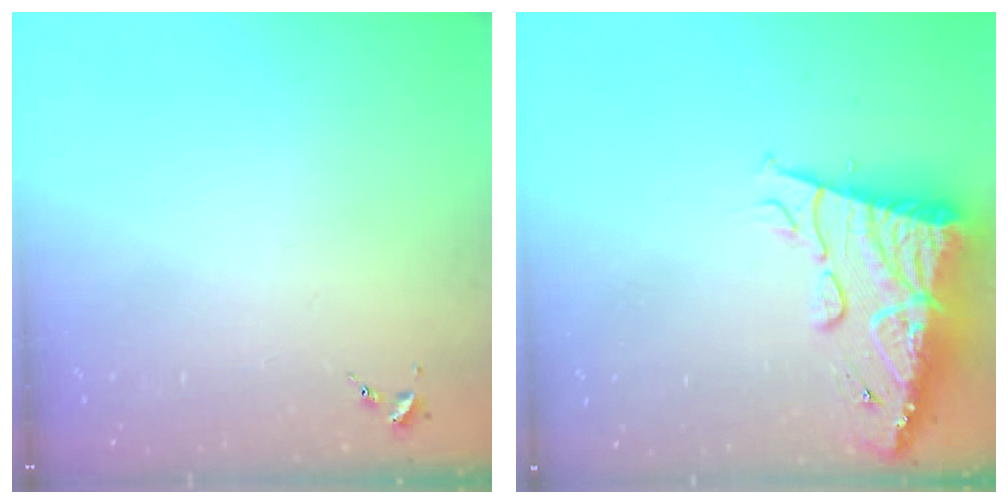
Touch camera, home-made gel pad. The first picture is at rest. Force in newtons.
{"total": 16.3, "press": 16.3, "slide": 1.7}